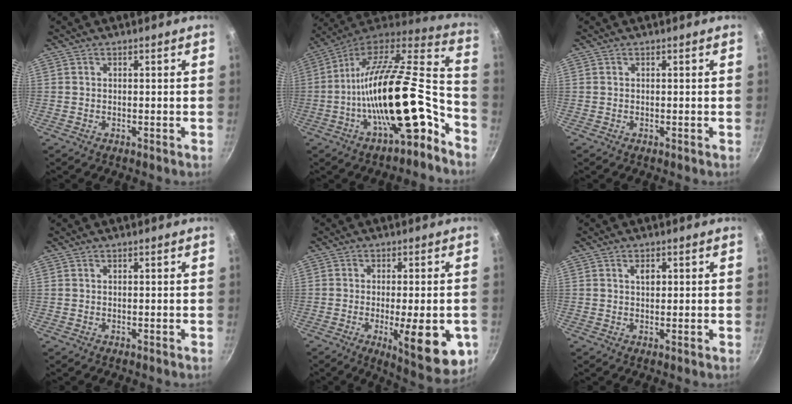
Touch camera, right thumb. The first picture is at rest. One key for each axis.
{"total": 23.8, "fx": -9.9, "fy": 7.8, "fz": 20.2, "tx": -0.292, "ty": 0.060, "tz": -0.181}
{"total": 0.0}
{"total": 0.0}
{"total": 14.5, "fx": -4.0, "fy": 4.5, "fz": 13.1, "tx": -0.153, "ty": -0.001, "tz": -0.047}
{"total": 2.0, "fx": 0.6, "fy": 1.2, "fz": 1.5, "tx": -0.016, "ty": -0.002, "tz": 0.008}